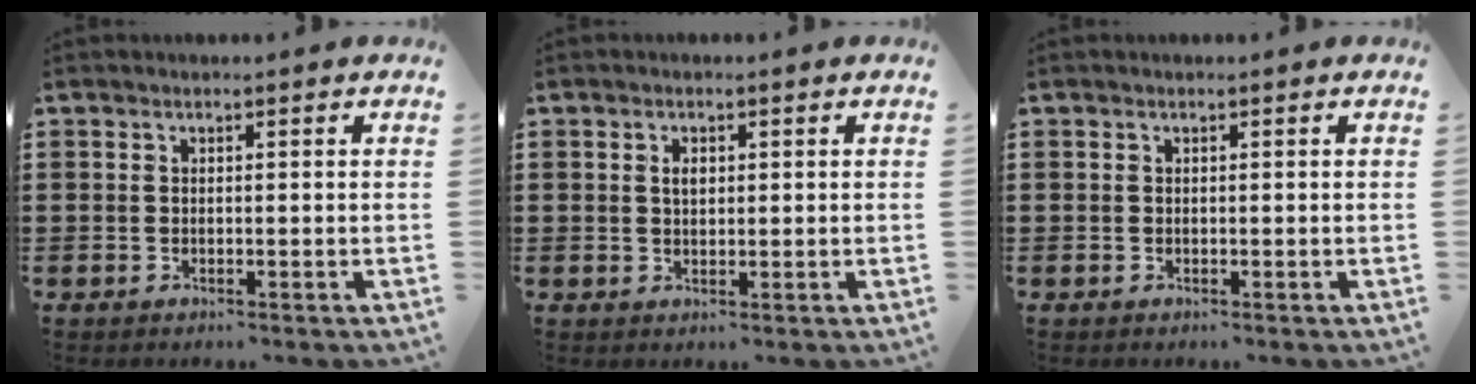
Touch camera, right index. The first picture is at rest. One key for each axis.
{"total": 1.6, "fx": 0.3, "fy": 0.9, "fz": 1.3, "tx": -0.027, "ty": 0.007, "tz": 0.004}
{"total": 0.0}